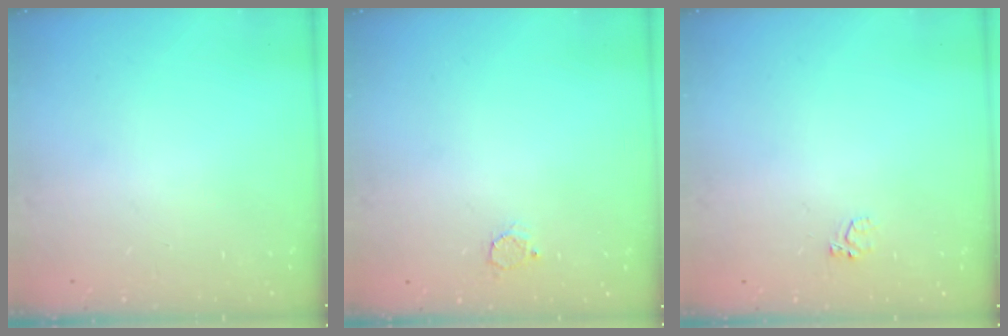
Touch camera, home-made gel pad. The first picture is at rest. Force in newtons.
{"total": 2.3, "press": 2.3, "slide": 0.2}
{"total": 2.4, "press": 2.3, "slide": 0.5}